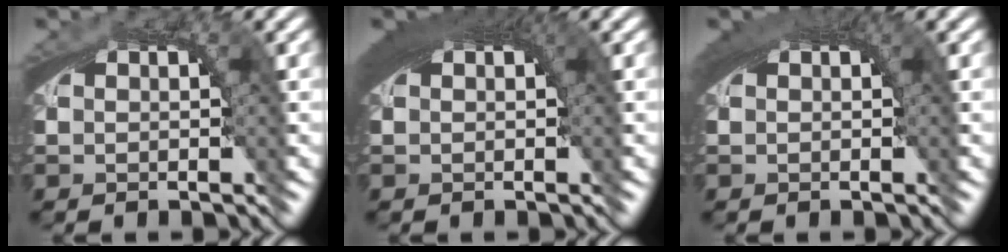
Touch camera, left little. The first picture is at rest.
{"total": 4.1, "force": [1.3, 1.4, 3.7], "torque": [-0.049, 0.014, 0.015]}
{"total": 2.4, "force": [0.9, 0.6, 2.1], "torque": [-0.027, 0.007, 0.014]}